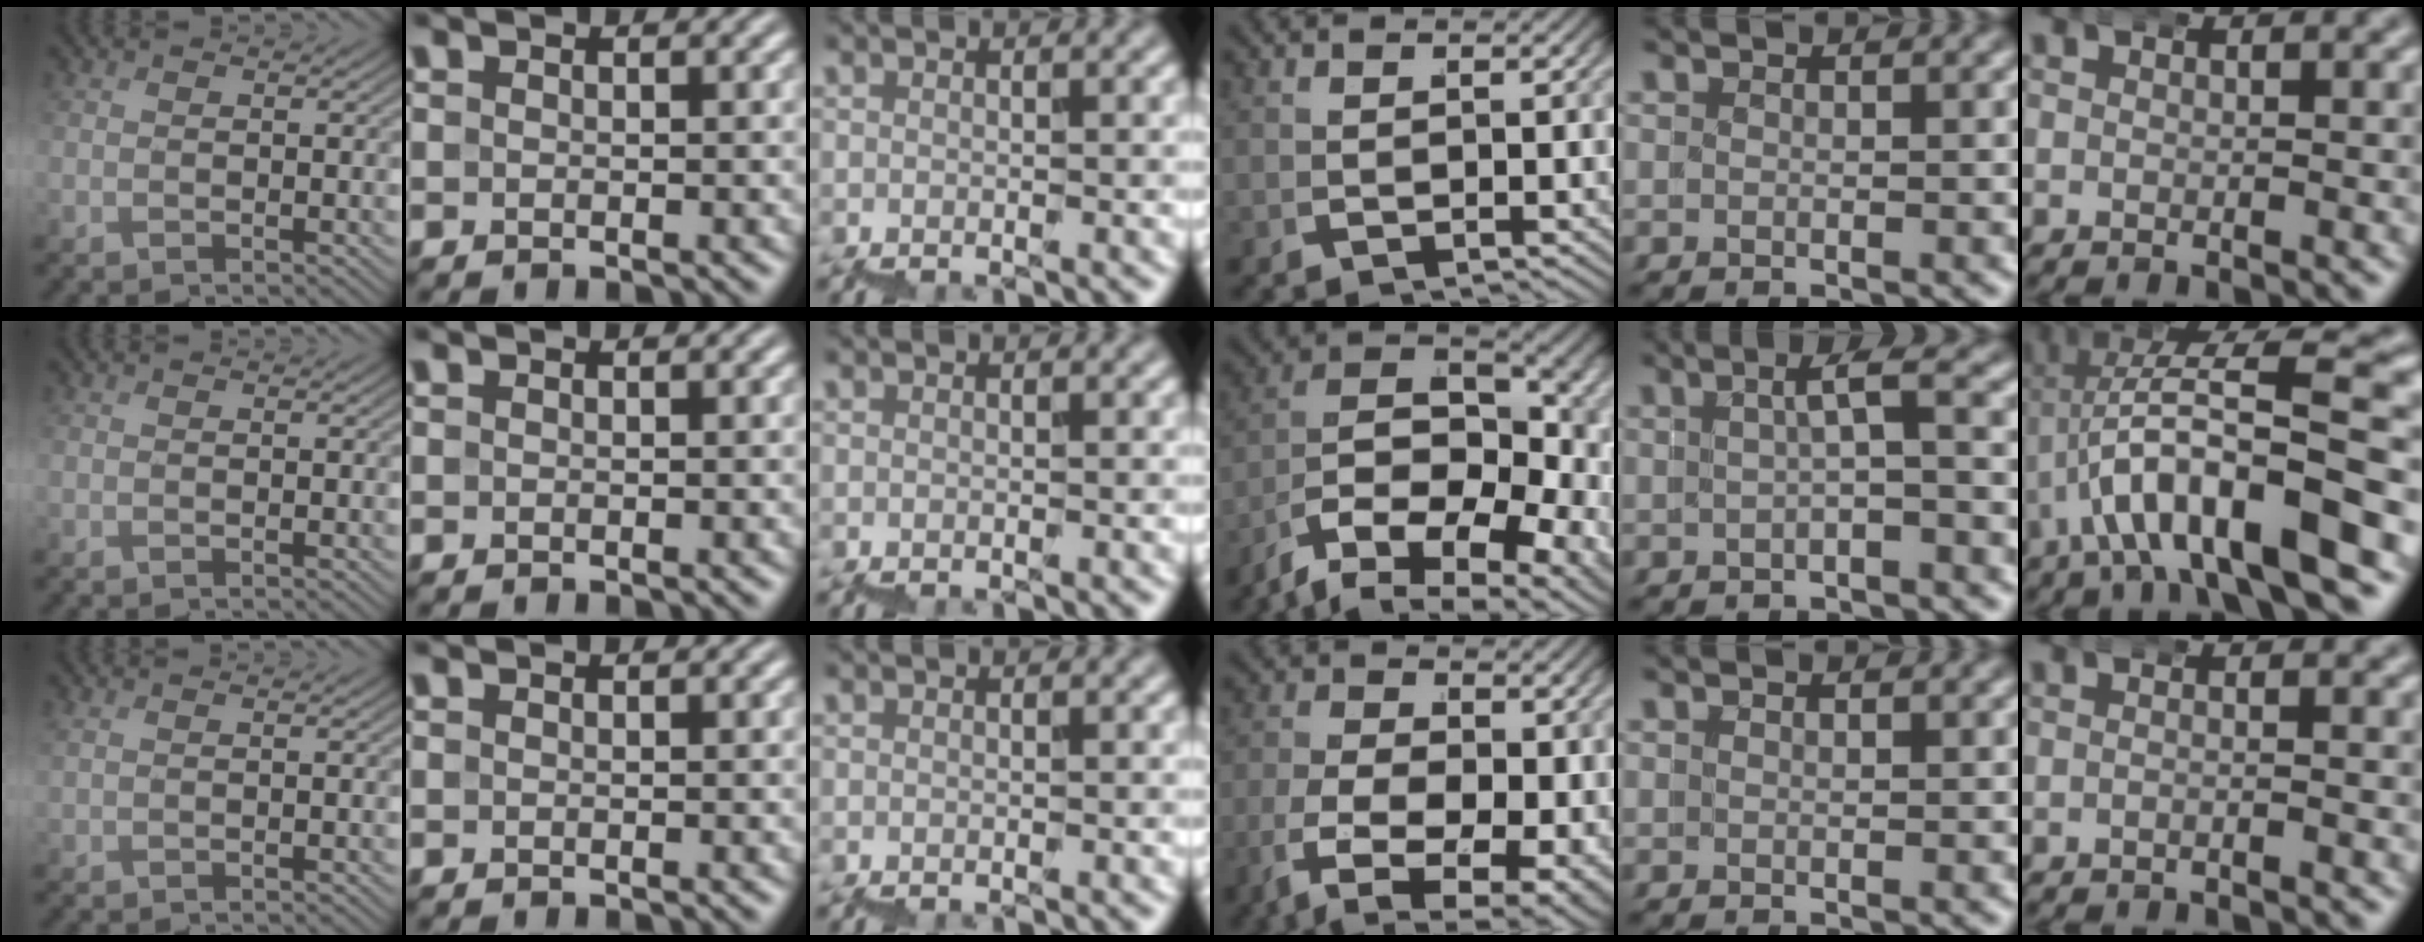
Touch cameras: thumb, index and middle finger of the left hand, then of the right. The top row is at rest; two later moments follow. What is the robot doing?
{"motion": "wrap", "object": "bubble wrap"}